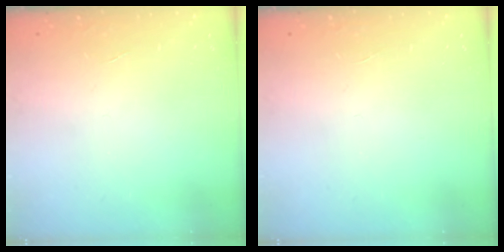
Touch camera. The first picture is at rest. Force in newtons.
{"total": 0.0}